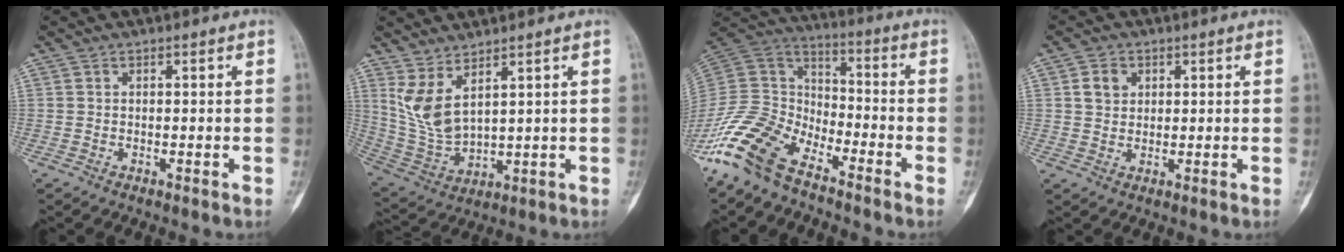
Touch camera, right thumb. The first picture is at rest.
{"total": 8.8, "force": [4.6, 3.3, 6.7], "torque": [-0.133, -0.034, 0.113]}
{"total": 15.3, "force": [-11.0, 7.2, 7.8], "torque": [-0.148, 0.075, -0.225]}
{"total": 3.8, "force": [1.3, 3.1, 1.8], "torque": [-0.017, -0.002, 0.024]}